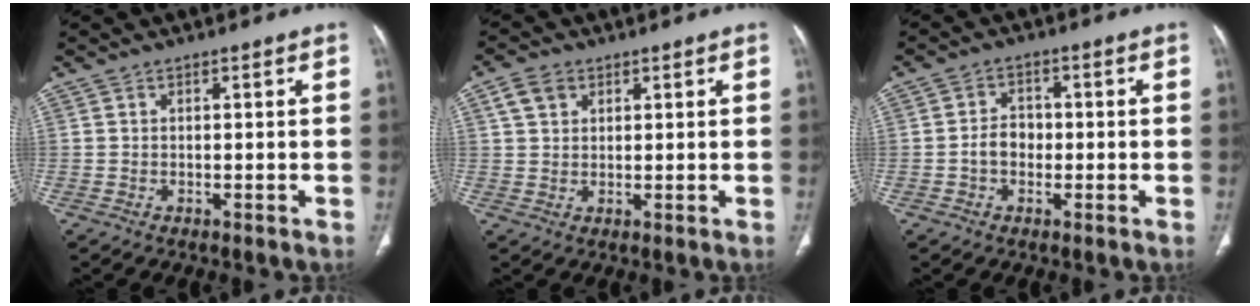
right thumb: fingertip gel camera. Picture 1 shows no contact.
{"total": 4.3, "force": [2.0, 3.2, 2.1], "torque": [-0.031, -0.001, 0.041]}
{"total": 4.0, "force": [-0.8, 3.1, 2.4], "torque": [-0.028, 0.015, -0.021]}